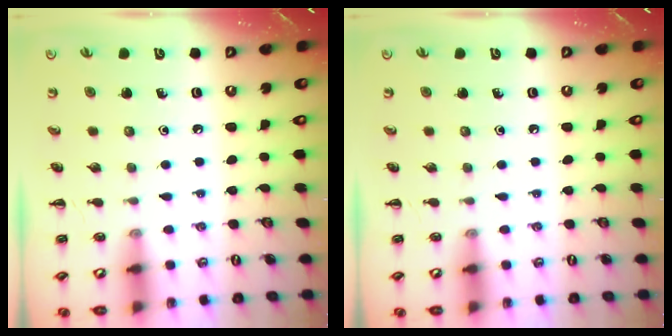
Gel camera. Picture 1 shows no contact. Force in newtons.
{"total": 0.0}